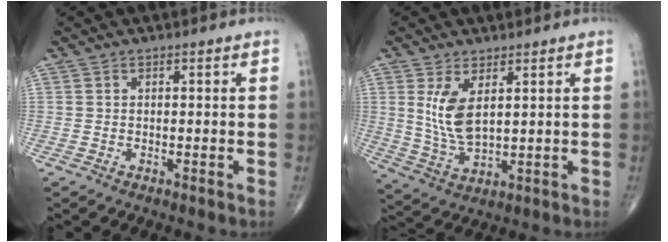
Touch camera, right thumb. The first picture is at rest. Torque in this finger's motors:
{"motor_torque": [-0.56, 0.56, 0.01, 0.00, 0.23]}